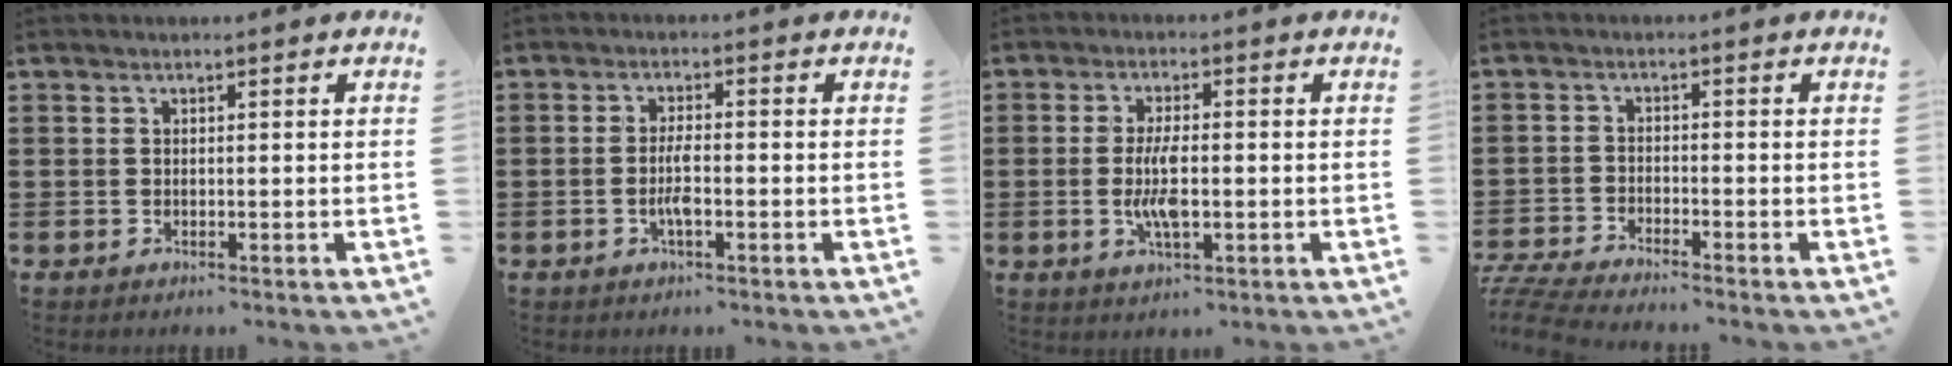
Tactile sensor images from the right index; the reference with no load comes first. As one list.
[{"total": 3.5, "force": [-1.0, 0.8, 3.2], "torque": [-0.071, -0.001, -0.024]}, {"total": 5.7, "force": [-0.8, 1.8, 5.4], "torque": [-0.114, -0.003, -0.021]}, {"total": 4.0, "force": [-4.0, -0.2, 0.8], "torque": [-0.034, -0.014, -0.086]}]